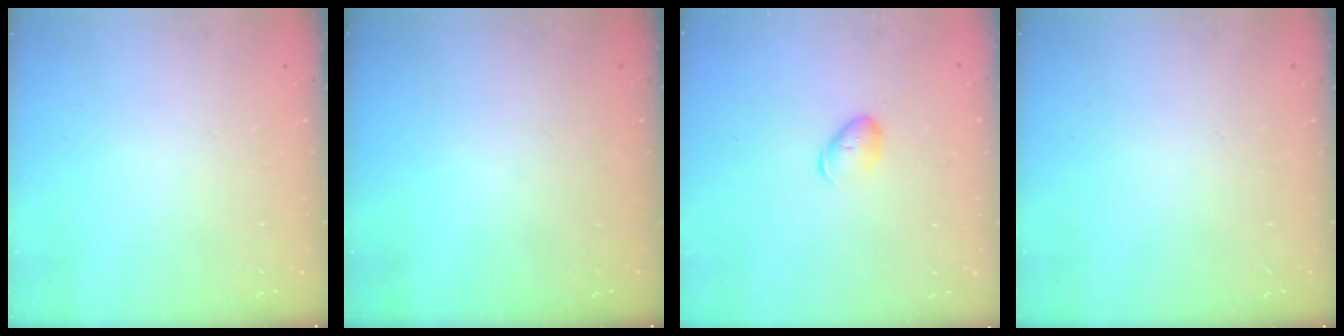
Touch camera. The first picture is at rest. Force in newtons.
{"total": 0.0}
{"total": 6.0, "press": 6.0, "slide": 0.7}
{"total": 0.0}